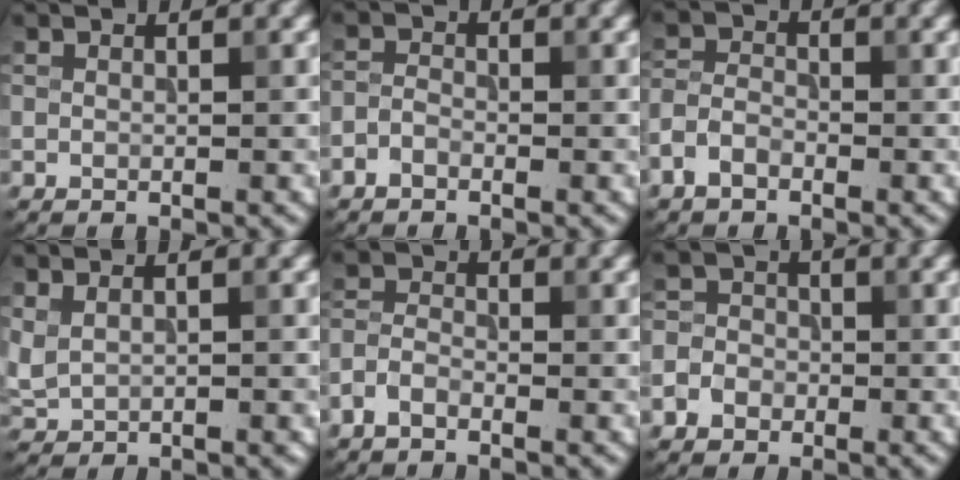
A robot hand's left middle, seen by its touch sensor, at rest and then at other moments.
{"total": 1.4, "force": [-1.0, 0.8, 0.6], "torque": [-0.010, 0.004, -0.025]}
{"total": 2.8, "force": [-1.7, 1.7, 1.3], "torque": [-0.028, 0.004, -0.044]}
{"total": 1.8, "force": [0.7, 0.9, 1.4], "torque": [-0.029, -0.002, 0.023]}
{"total": 2.1, "force": [-1.5, 1.1, 1.1], "torque": [-0.024, 0.004, -0.041]}
{"total": 3.7, "force": [-1.6, 3.2, 0.9], "torque": [0.004, 0.000, -0.040]}